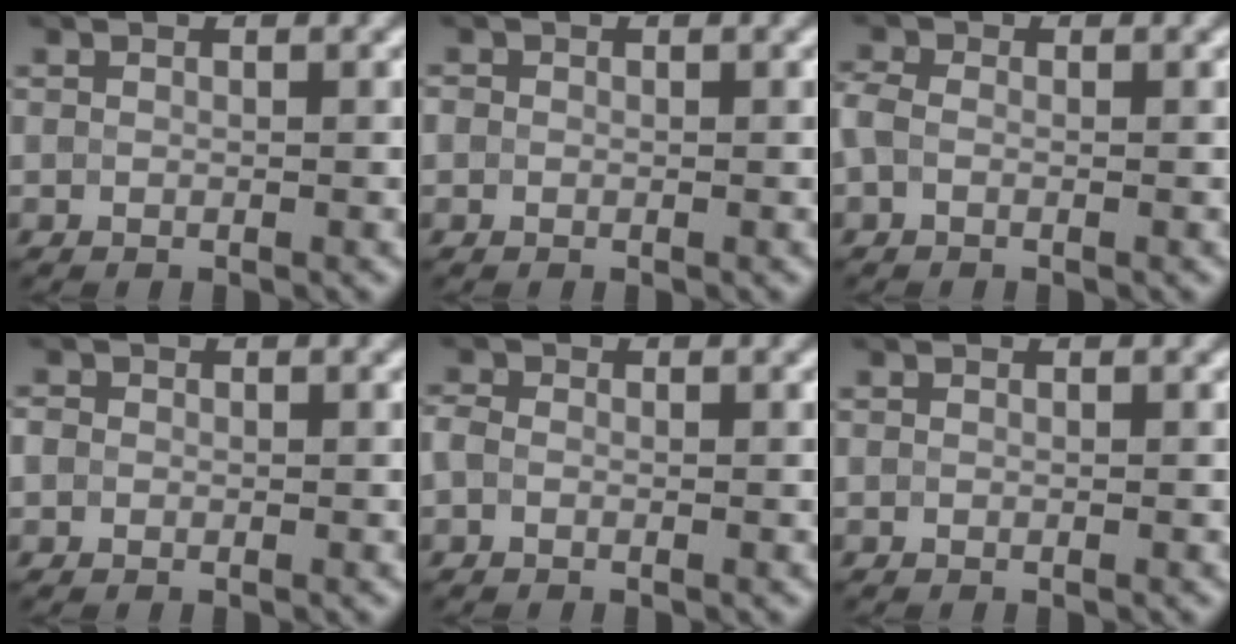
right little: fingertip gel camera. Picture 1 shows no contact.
{"total": 0.6, "force": [0.0, 0.6, 0.0], "torque": [0.005, -0.002, -0.003]}
{"total": 1.5, "force": [-0.4, 1.1, 0.9], "torque": [-0.023, 0.005, -0.017]}
{"total": 1.0, "force": [0.0, 1.0, 0.2], "torque": [0.002, -0.001, -0.005]}
{"total": 1.1, "force": [-0.4, 0.9, 0.5], "torque": [-0.011, 0.003, -0.013]}
{"total": 0.0}